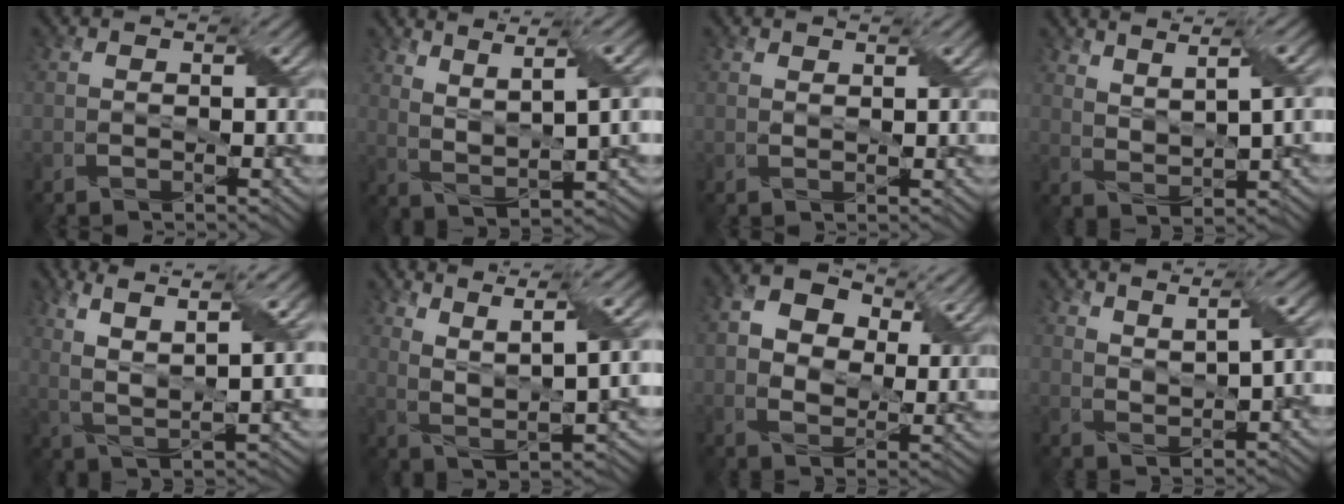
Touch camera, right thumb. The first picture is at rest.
{"total": 8.0, "force": [4.8, 1.5, 6.2], "torque": [-0.122, 0.009, 0.088]}
{"total": 0.8, "force": [0.8, 0.1, 0.1], "torque": [-0.007, 0.000, 0.016]}
{"total": 5.4, "force": [3.8, 1.0, 3.8], "torque": [-0.073, 0.004, 0.075]}
{"total": 9.1, "force": [4.7, 2.1, 7.5], "torque": [-0.161, 0.006, 0.093]}
{"total": 9.1, "force": [5.3, 1.8, 7.2], "torque": [-0.148, 0.011, 0.098]}
{"total": 9.9, "force": [4.3, 6.5, 6.1], "torque": [-0.130, 0.005, 0.069]}
{"total": 4.7, "force": [2.9, 0.9, 3.5], "torque": [-0.066, 0.006, 0.058]}